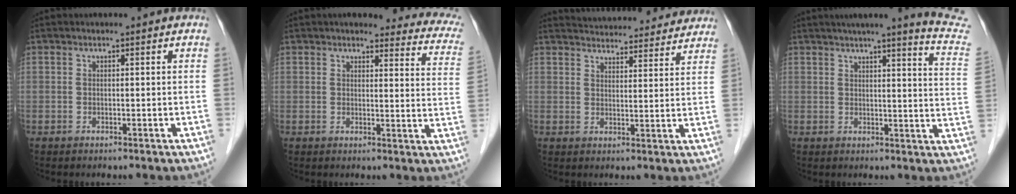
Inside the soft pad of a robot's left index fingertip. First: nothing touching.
{"total": 16.1, "force": [14.5, 3.7, 5.9], "torque": [-0.031, -0.034, 0.130]}
{"total": 19.0, "force": [18.0, 3.7, 4.7], "torque": [-0.061, 0.007, 0.225]}
{"total": 14.0, "force": [12.5, -1.2, 6.3], "torque": [-0.078, -0.067, 0.124]}